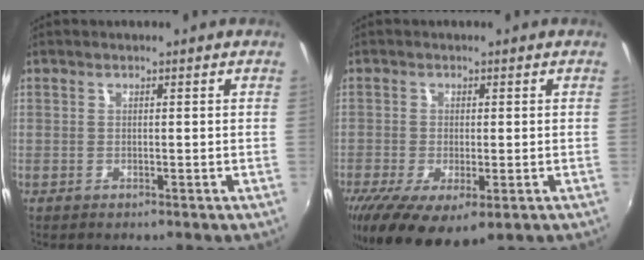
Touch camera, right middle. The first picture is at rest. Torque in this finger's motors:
{"motor_torque": [1.46, -0.67, 0.36, 0.21]}